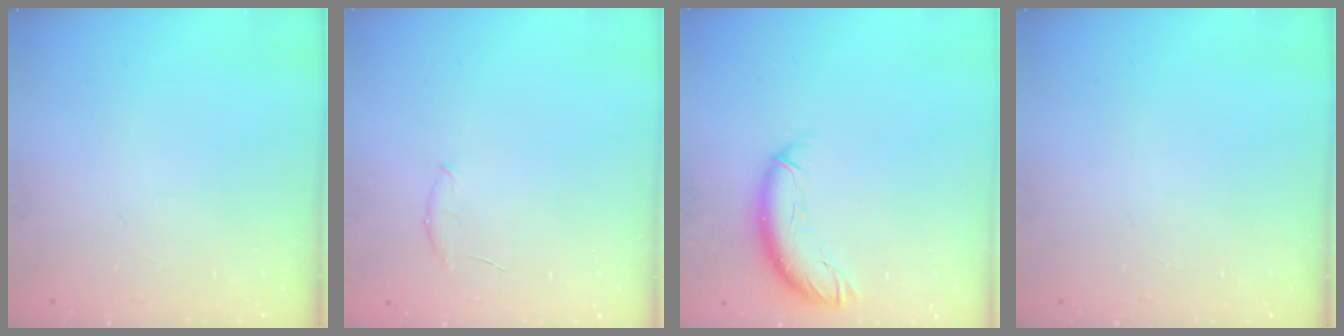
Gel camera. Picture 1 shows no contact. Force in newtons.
{"total": 6.4, "press": 6.2, "slide": 1.5}
{"total": 10.3, "press": 10.2, "slide": 1.2}
{"total": 0.0}